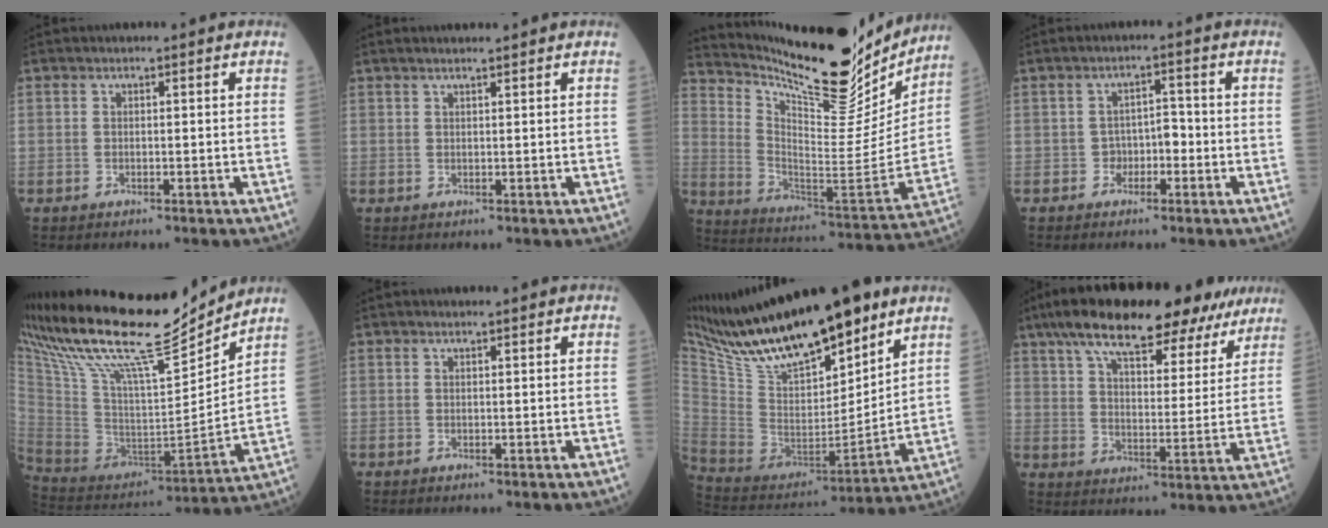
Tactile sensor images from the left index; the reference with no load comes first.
{"total": 2.6, "force": [2.3, 0.0, 1.3], "torque": [-0.017, 0.015, 0.036]}
{"total": 22.7, "force": [20.0, 4.9, 9.7], "torque": [-0.171, -0.048, 0.299]}
{"total": 2.7, "force": [-1.0, 1.8, 1.8], "torque": [-0.021, 0.012, -0.020]}
{"total": 22.8, "force": [19.7, 2.9, 11.1], "torque": [-0.222, -0.020, 0.340]}
{"total": 0.9, "force": [0.7, 0.1, 0.6], "torque": [-0.014, 0.007, 0.012]}
{"total": 25.3, "force": [19.2, 6.2, 15.2], "torque": [-0.276, 0.008, 0.340]}
{"total": 24.8, "force": [19.5, 7.6, 13.3], "torque": [-0.209, 0.041, 0.270]}